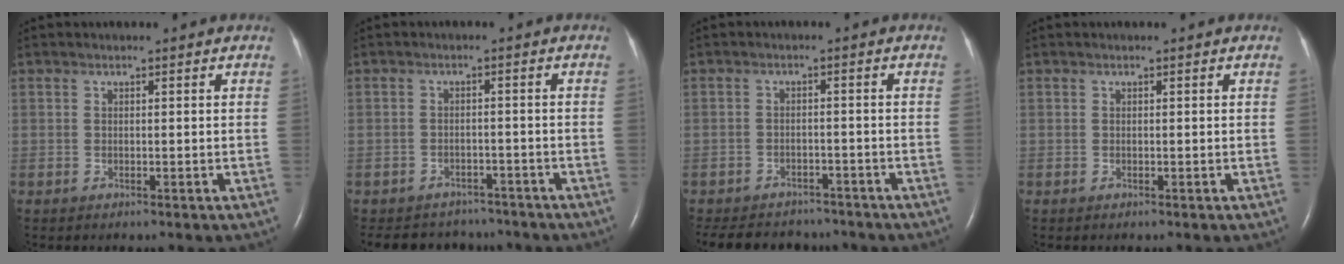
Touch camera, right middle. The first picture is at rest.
{"total": 9.0, "force": [-8.2, 3.7, 1.1], "torque": [-0.020, 0.011, -0.101]}
{"total": 12.6, "force": [-10.9, 5.1, 3.5], "torque": [-0.080, 0.003, -0.141]}
{"total": 0.0}